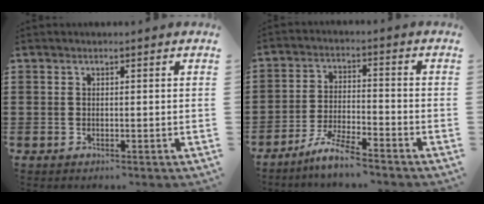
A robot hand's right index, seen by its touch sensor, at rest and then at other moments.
{"total": 5.8, "force": [-5.2, 0.1, 2.5], "torque": [-0.063, -0.007, -0.103]}